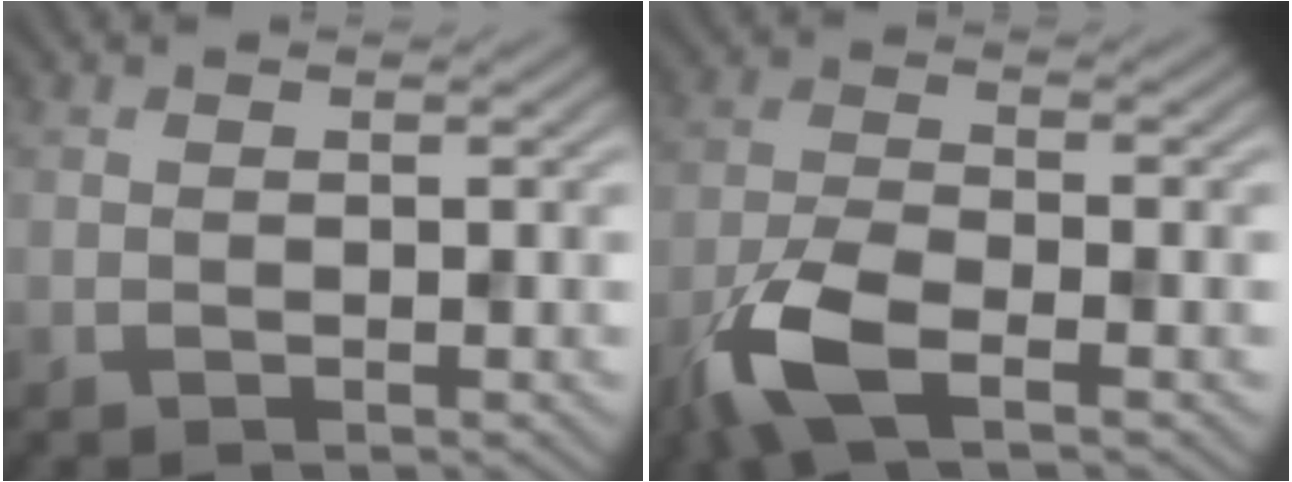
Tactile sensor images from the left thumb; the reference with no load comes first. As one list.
[{"total": 7.3, "force": [-4.0, 2.5, 5.6], "torque": [-0.128, -0.006, -0.093]}]